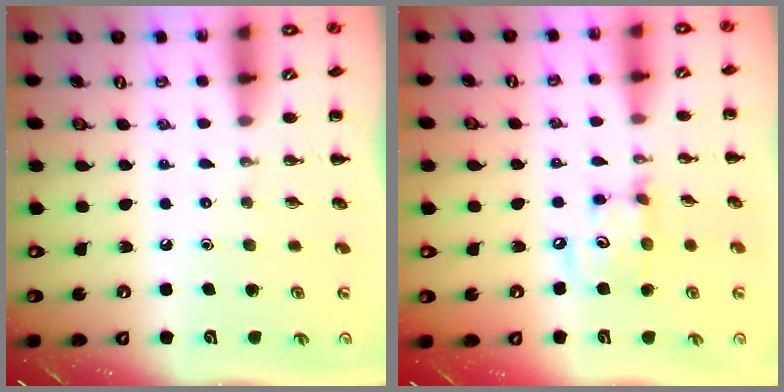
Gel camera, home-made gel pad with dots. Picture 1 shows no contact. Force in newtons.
{"total": 7.3, "press": 7.3, "slide": 0.6}